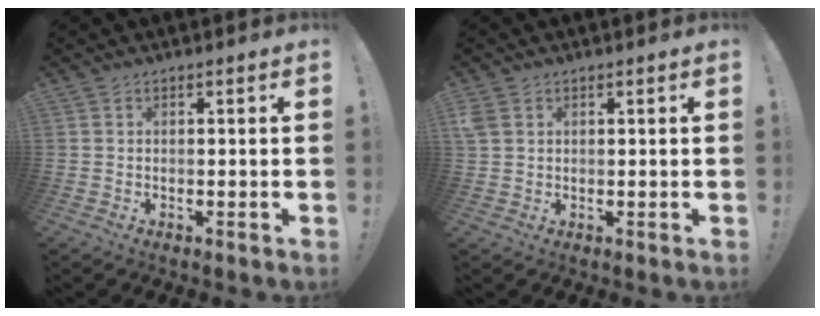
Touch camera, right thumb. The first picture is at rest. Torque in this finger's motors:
{"motor_torque": [0.53, 0.79, 0.68, 0.09, 0.00]}